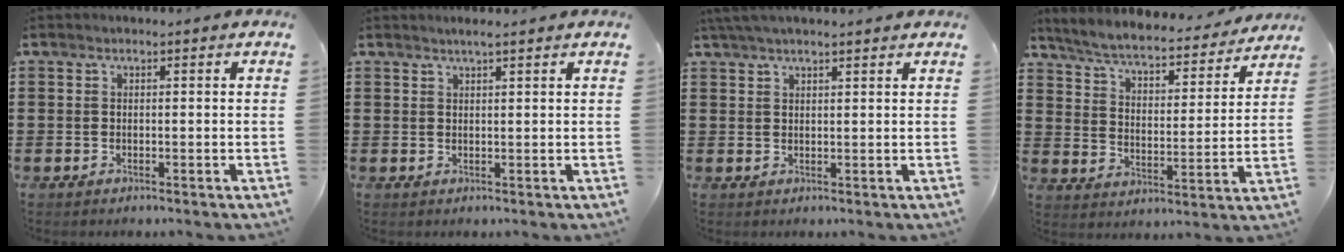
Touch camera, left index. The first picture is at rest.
{"total": 1.4, "force": [1.2, -0.1, 0.8], "torque": [-0.017, 0.000, 0.022]}
{"total": 2.5, "force": [2.2, 0.1, 1.3], "torque": [-0.029, 0.002, 0.041]}
{"total": 5.1, "force": [4.9, 0.1, 1.3], "torque": [-0.052, -0.039, 0.079]}